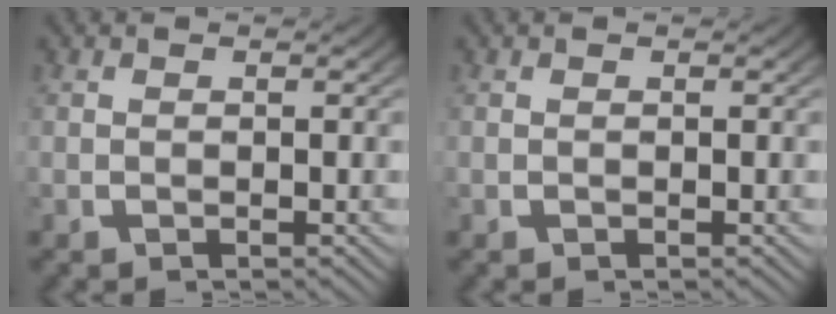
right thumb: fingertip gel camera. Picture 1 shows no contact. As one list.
[{"total": 0.0}]